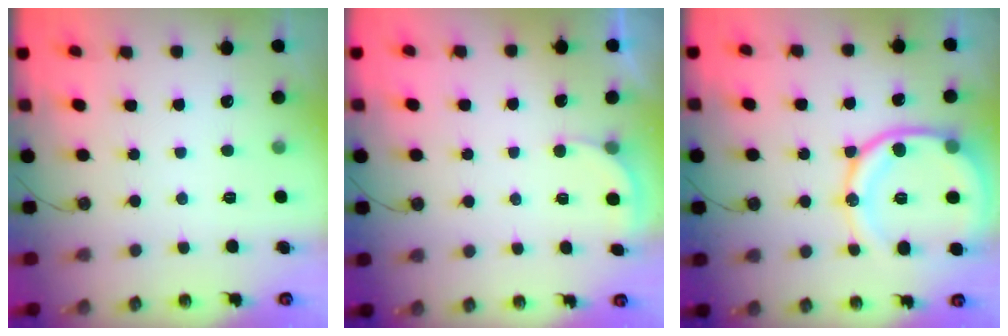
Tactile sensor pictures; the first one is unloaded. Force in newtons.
{"total": 2.5, "press": 2.5, "slide": 0.2}
{"total": 17.7, "press": 17.6, "slide": 1.8}